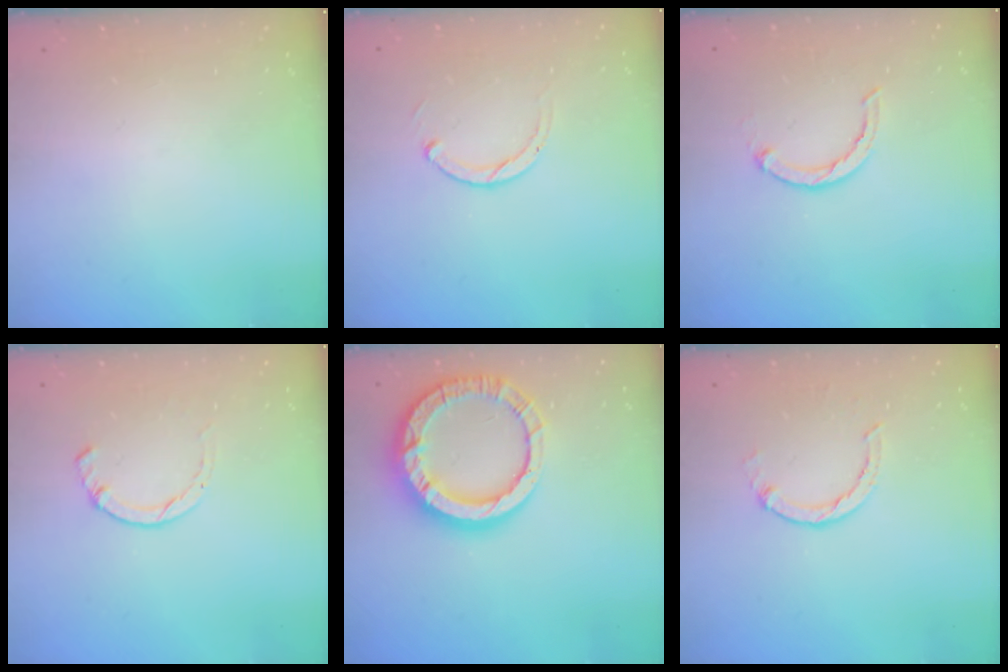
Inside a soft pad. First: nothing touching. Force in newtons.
{"total": 2.5, "press": 2.5, "slide": 0.3}
{"total": 3.1, "press": 3.0, "slide": 0.5}
{"total": 2.3, "press": 2.3, "slide": 0.5}
{"total": 15.9, "press": 15.8, "slide": 2.2}
{"total": 1.8, "press": 1.8, "slide": 0.2}